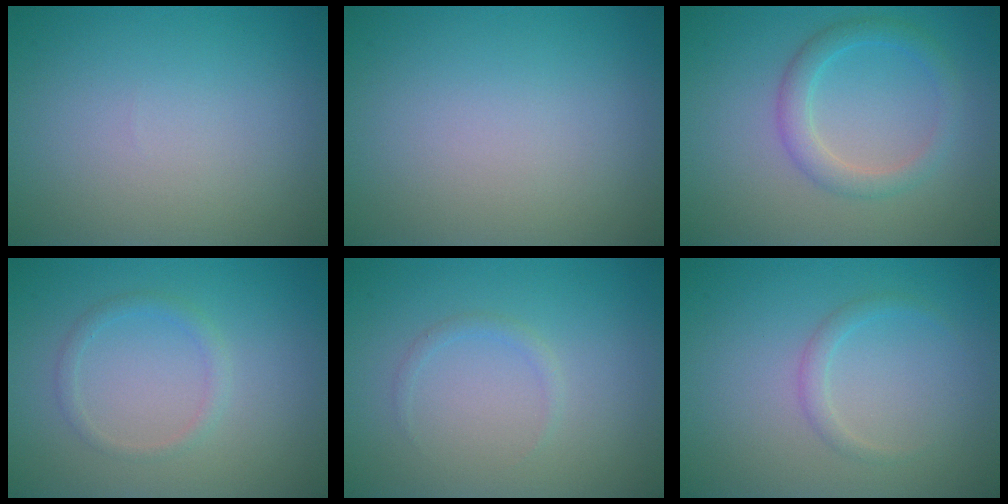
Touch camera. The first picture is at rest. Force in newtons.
{"total": 0.0}
{"total": 2.6, "press": 2.6, "slide": 0.1}
{"total": 1.3, "press": 1.3, "slide": 0.1}
{"total": 0.8, "press": 0.8, "slide": 0.0}
{"total": 1.2, "press": 1.2, "slide": 0.1}